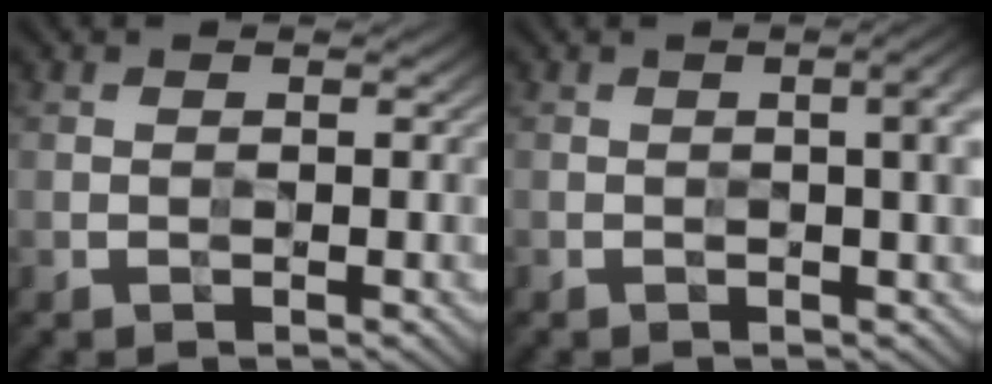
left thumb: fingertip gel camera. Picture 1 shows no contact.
{"total": 4.5, "force": [0.4, 1.2, 4.3], "torque": [-0.054, 0.007, 0.006]}